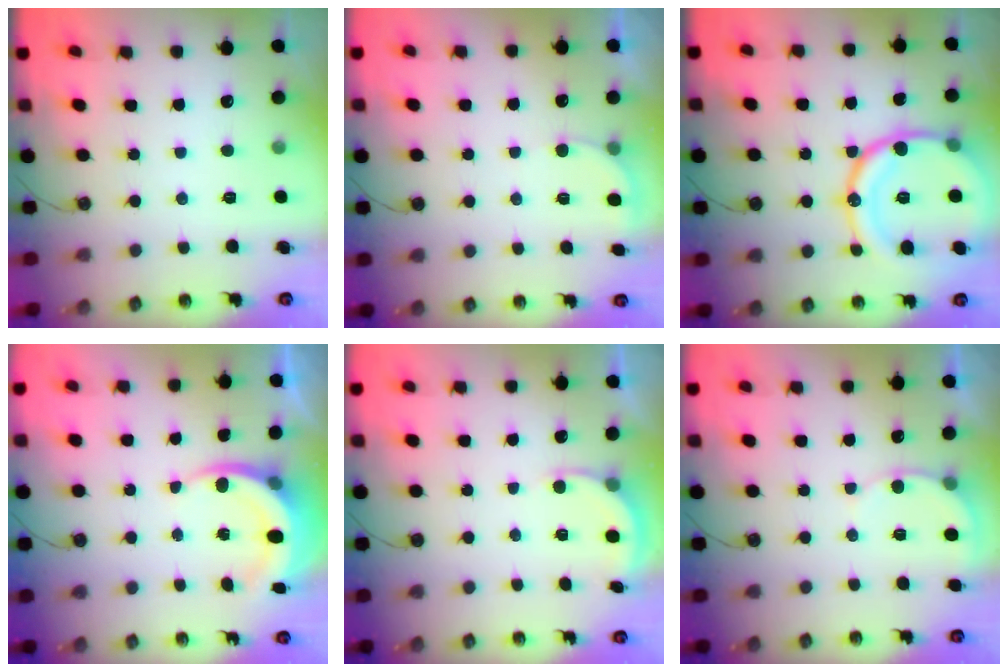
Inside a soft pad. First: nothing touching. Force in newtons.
{"total": 3.8, "press": 3.7, "slide": 0.7}
{"total": 21.2, "press": 21.2, "slide": 1.4}
{"total": 7.0, "press": 6.9, "slide": 1.4}
{"total": 2.4, "press": 2.2, "slide": 0.9}
{"total": 4.9, "press": 4.9, "slide": 0.5}